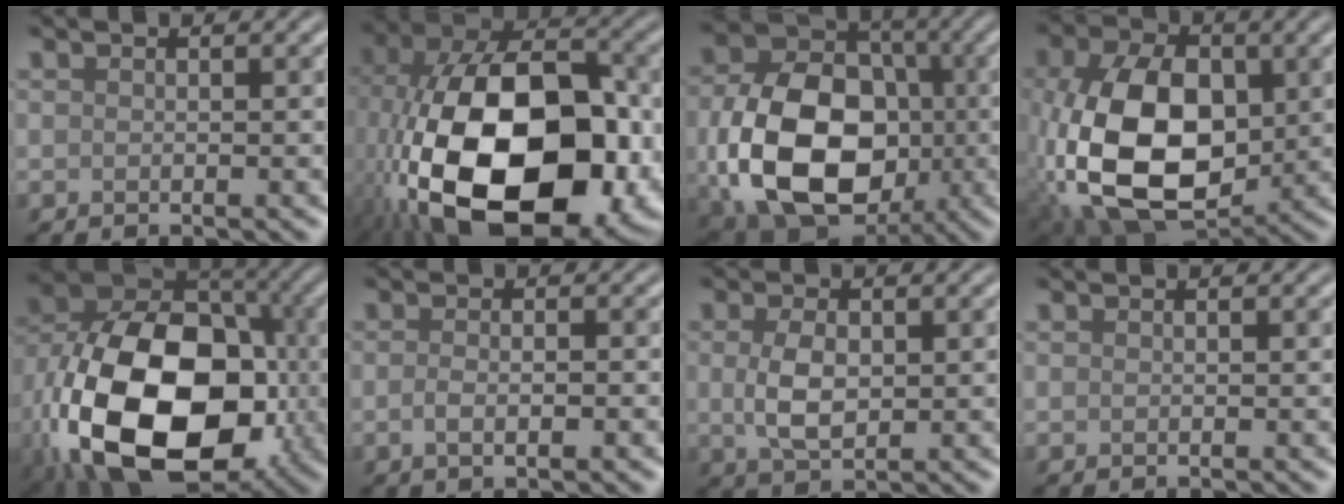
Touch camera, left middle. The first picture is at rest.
{"total": 19.7, "force": [-5.4, 11.4, 15.2], "torque": [-0.297, -0.021, -0.084]}
{"total": 14.1, "force": [-2.4, 10.4, 9.2], "torque": [-0.191, -0.027, -0.045]}
{"total": 12.9, "force": [-1.7, 8.3, 9.8], "torque": [-0.212, -0.003, -0.034]}
{"total": 18.7, "force": [-4.9, 12.5, 13.0], "torque": [-0.265, -0.032, -0.084]}
{"total": 2.1, "force": [-0.6, 0.8, 1.8], "torque": [-0.025, 0.000, -0.009]}
{"total": 3.6, "force": [0.2, 2.2, 2.8], "torque": [-0.066, 0.003, 0.007]}
{"total": 0.0}